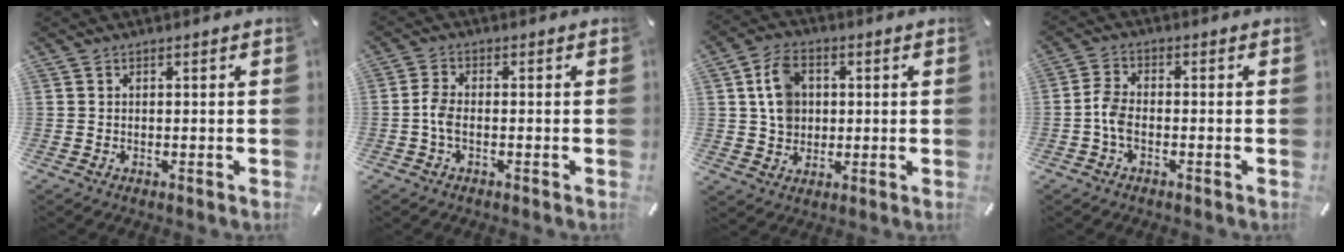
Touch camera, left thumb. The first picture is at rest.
{"total": 3.6, "force": [-0.9, 1.7, 3.0], "torque": [-0.066, 0.003, -0.020]}
{"total": 8.2, "force": [1.6, 6.9, 4.1], "torque": [-0.082, 0.010, 0.032]}
{"total": 4.7, "force": [-1.5, 2.7, 3.6], "torque": [-0.079, 0.005, -0.030]}